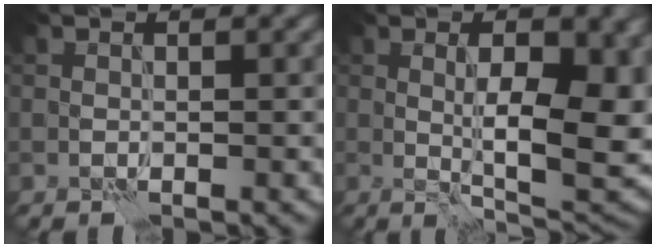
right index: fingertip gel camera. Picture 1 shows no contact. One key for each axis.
{"total": 11.7, "fx": 0.1, "fy": 3.9, "fz": 11.0, "tx": -0.136, "ty": -0.004, "tz": 0.006}